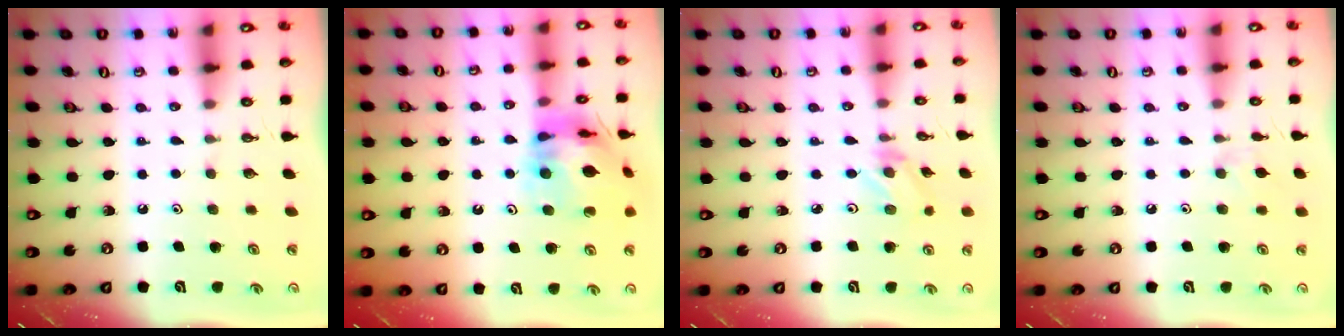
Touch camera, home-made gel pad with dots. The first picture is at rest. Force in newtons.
{"total": 16.5, "press": 16.4, "slide": 2.0}
{"total": 3.2, "press": 3.1, "slide": 0.4}
{"total": 3.9, "press": 3.9, "slide": 0.6}